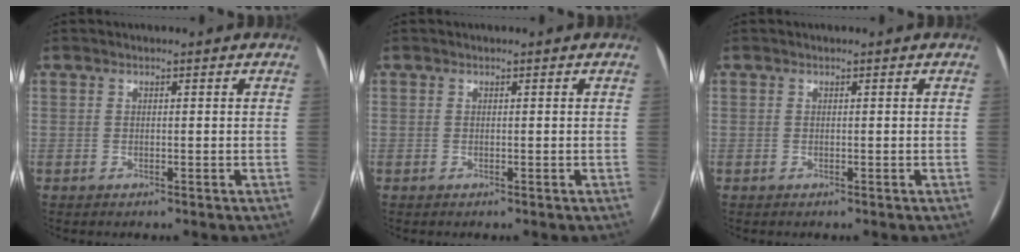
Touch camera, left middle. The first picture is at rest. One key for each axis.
{"total": 0.0}
{"total": 0.0}